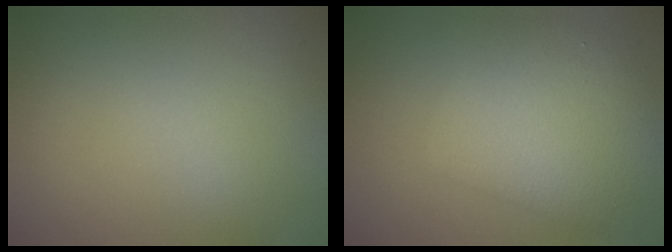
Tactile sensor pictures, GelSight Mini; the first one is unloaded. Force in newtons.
{"total": 5.8, "press": 5.8, "slide": 0.2}